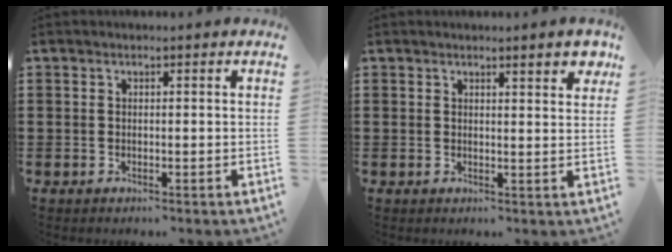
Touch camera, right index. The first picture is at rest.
{"total": 2.8, "force": [2.1, 0.4, 1.8], "torque": [-0.032, 0.002, 0.036]}